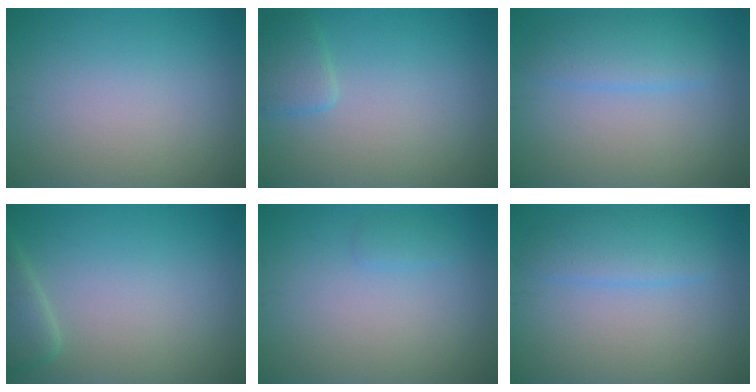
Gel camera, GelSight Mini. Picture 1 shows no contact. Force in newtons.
{"total": 1.8, "press": 1.8, "slide": 0.2}
{"total": 2.9, "press": 2.9, "slide": 0.2}
{"total": 2.2, "press": 2.2, "slide": 0.2}
{"total": 0.8, "press": 0.8, "slide": 0.1}
{"total": 2.9, "press": 2.9, "slide": 0.2}